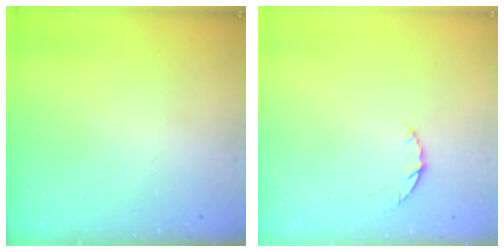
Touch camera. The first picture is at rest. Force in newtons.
{"total": 4.2, "press": 4.2, "slide": 0.5}